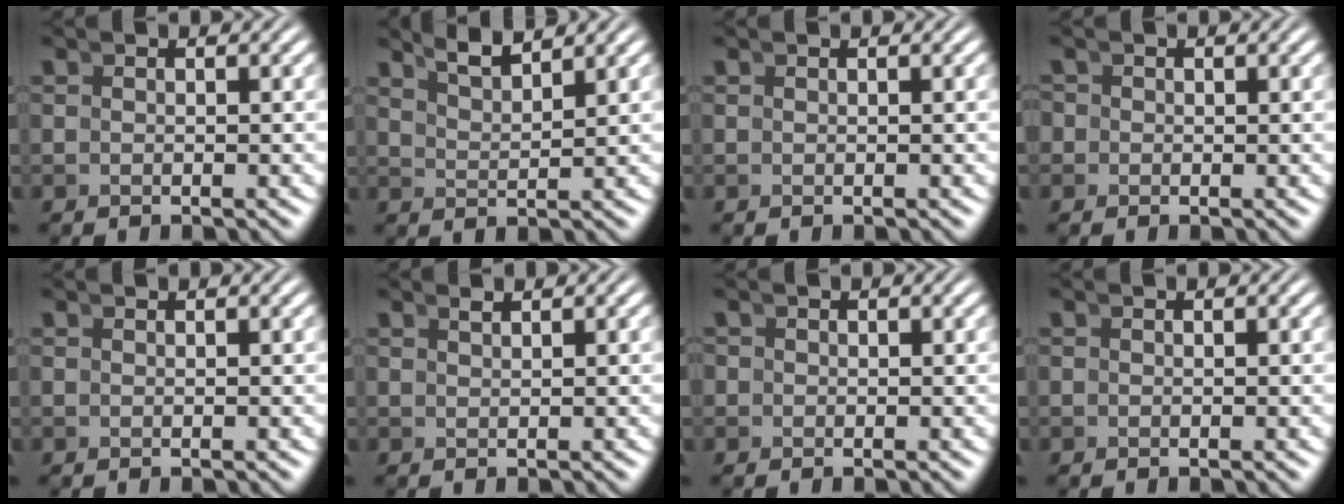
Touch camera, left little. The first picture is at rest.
{"total": 3.3, "force": [3.0, 0.0, 1.2], "torque": [-0.022, 0.004, 0.053]}
{"total": 0.0}
{"total": 2.1, "force": [-0.3, 2.1, 0.3], "torque": [-0.007, -0.001, -0.011]}
{"total": 0.5, "force": [0.4, -0.4, -0.1], "torque": [0.010, 0.004, 0.007]}
{"total": 0.9, "force": [0.7, -0.6, -0.1], "torque": [0.013, 0.006, 0.016]}
{"total": 1.5, "force": [-0.1, 1.5, 0.1], "torque": [-0.003, -0.003, -0.004]}
{"total": 0.0}